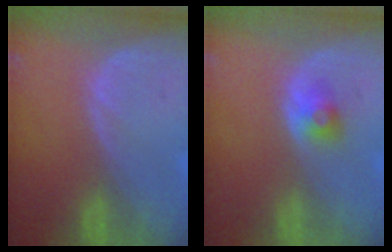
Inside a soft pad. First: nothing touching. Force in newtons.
{"total": 2.5, "press": 2.3, "slide": 0.9}